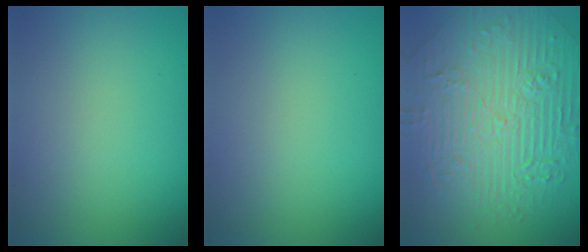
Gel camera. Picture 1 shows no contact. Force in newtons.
{"total": 0.0}
{"total": 11.1, "press": 7.5, "slide": 8.1}